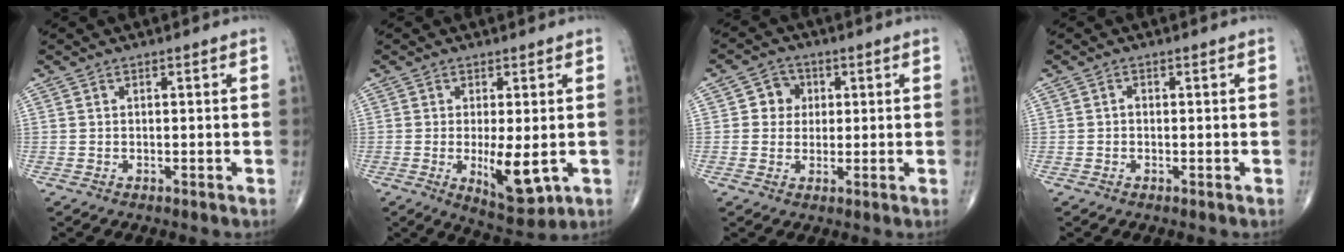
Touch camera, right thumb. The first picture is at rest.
{"total": 8.4, "force": [-1.3, 3.0, 7.7], "torque": [-0.115, -0.023, -0.012]}
{"total": 4.7, "force": [0.9, 4.3, 1.5], "torque": [0.006, 0.006, 0.006]}
{"total": 0.7, "force": [-0.2, 0.5, 0.4], "torque": [-0.004, 0.002, -0.007]}